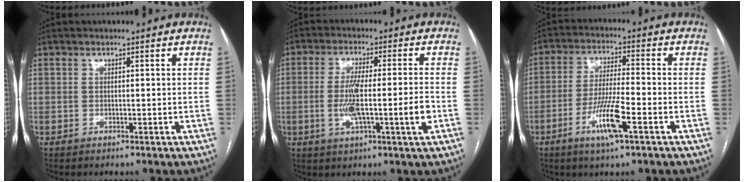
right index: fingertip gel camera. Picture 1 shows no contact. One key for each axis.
{"total": 9.1, "fx": -1.9, "fy": 0.0, "fz": 8.8, "tx": -0.166, "ty": 0.000, "tz": -0.033}
{"total": 8.6, "fx": -3.9, "fy": 0.4, "fz": 7.7, "tx": -0.153, "ty": -0.010, "tz": -0.072}